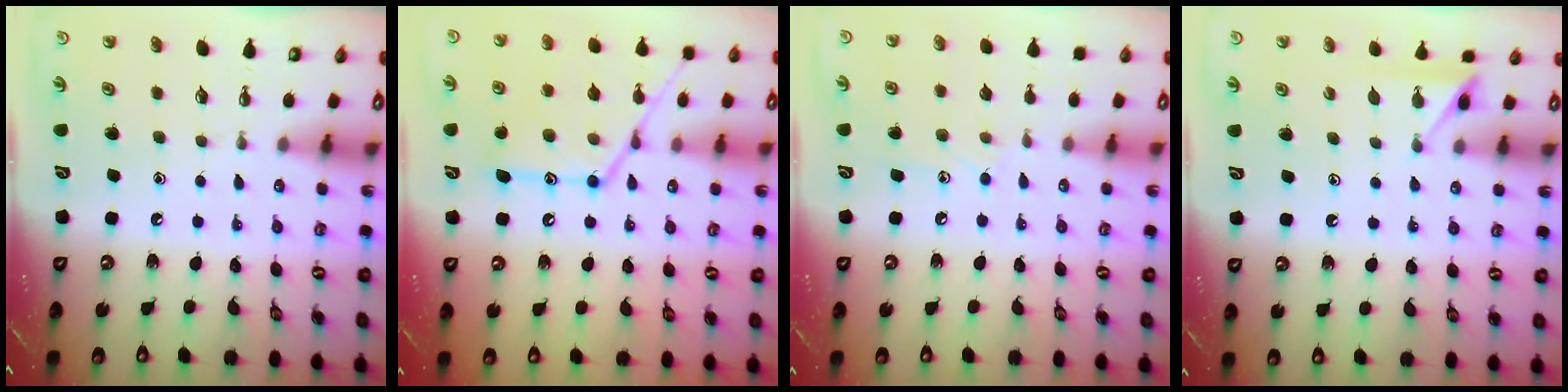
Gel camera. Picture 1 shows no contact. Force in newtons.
{"total": 16.5, "press": 16.5, "slide": 1.4}
{"total": 7.6, "press": 7.6, "slide": 0.4}
{"total": 4.9, "press": 4.8, "slide": 0.5}